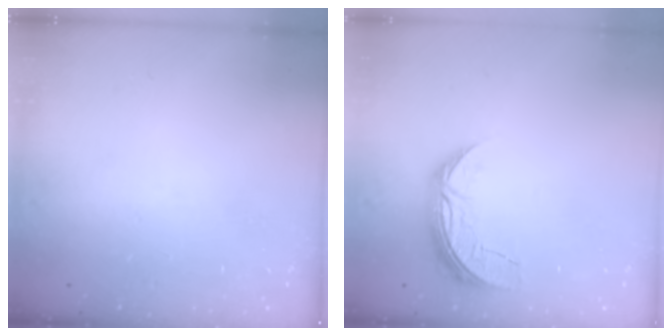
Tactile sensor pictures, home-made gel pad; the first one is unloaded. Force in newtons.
{"total": 7.1, "press": 7.1, "slide": 0.6}